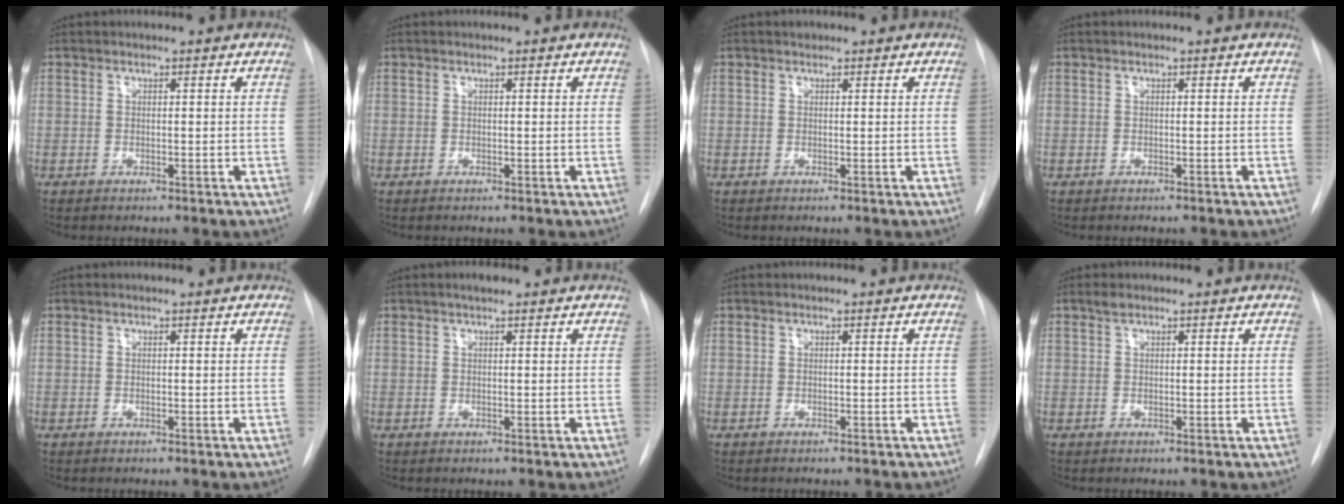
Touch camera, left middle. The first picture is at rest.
{"total": 0.0}
{"total": 0.7, "force": [0.5, 0.4, 0.1], "torque": [-0.004, 0.005, 0.006]}
{"total": 0.8, "force": [-0.7, 0.1, 0.3], "torque": [-0.002, -0.001, -0.011]}
{"total": 0.0}
{"total": 1.4, "force": [1.0, 0.4, 0.9], "torque": [-0.018, 0.006, 0.015]}
{"total": 1.1, "force": [-1.0, 0.1, 0.4], "torque": [-0.006, -0.001, -0.014]}
{"total": 0.9, "force": [0.7, 0.4, 0.5], "torque": [-0.010, 0.009, 0.012]}